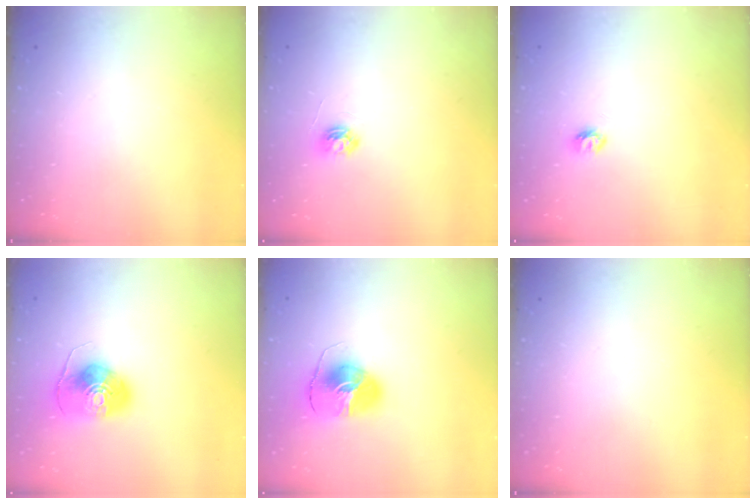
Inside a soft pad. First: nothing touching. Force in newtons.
{"total": 4.4, "press": 4.4, "slide": 0.5}
{"total": 4.6, "press": 4.6, "slide": 0.5}
{"total": 9.8, "press": 9.7, "slide": 1.2}
{"total": 8.7, "press": 8.7, "slide": 1.1}
{"total": 0.0}